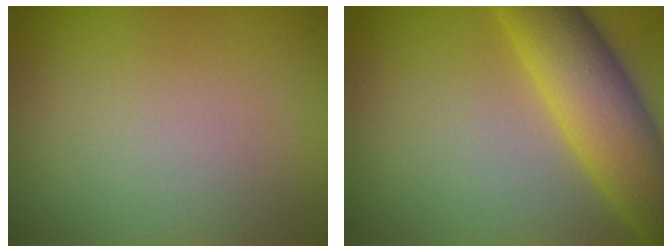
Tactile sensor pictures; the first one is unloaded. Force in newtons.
{"total": 8.2, "press": 8.2, "slide": 0.2}